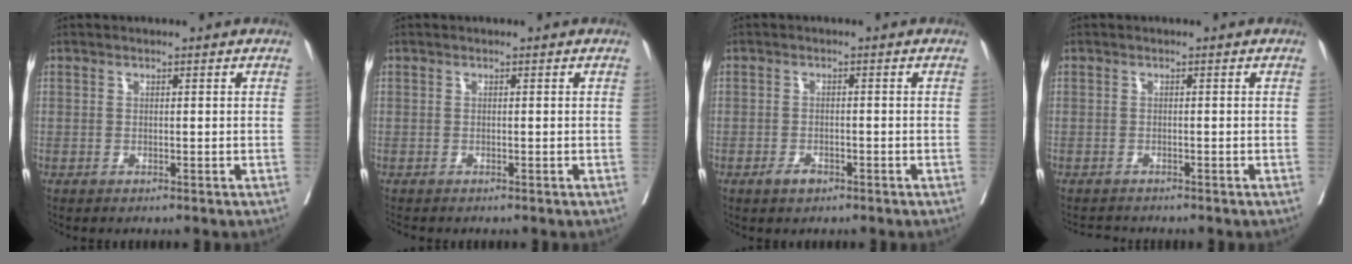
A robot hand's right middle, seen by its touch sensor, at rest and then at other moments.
{"total": 0.8, "force": [-0.8, 0.1, 0.2], "torque": [-0.008, -0.003, -0.017]}
{"total": 1.9, "force": [-1.2, 1.0, 1.1], "torque": [-0.018, 0.002, -0.018]}
{"total": 1.8, "force": [-1.8, 0.2, 0.0], "torque": [-0.001, -0.008, -0.030]}